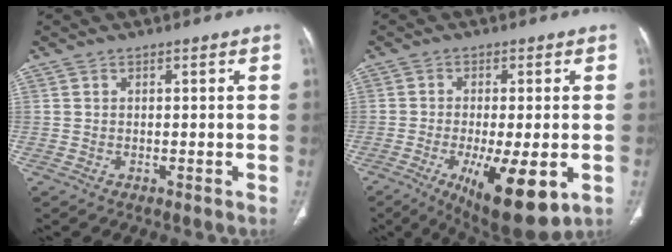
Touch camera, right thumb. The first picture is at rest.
{"total": 14.4, "force": [-4.8, 4.5, 12.8], "torque": [-0.192, -0.017, -0.061]}